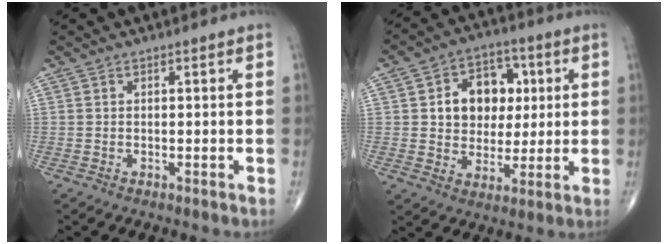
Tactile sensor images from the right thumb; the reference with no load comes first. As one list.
[{"total": 12.5, "force": [2.4, 9.8, 7.4], "torque": [-0.059, 0.007, 0.040]}]